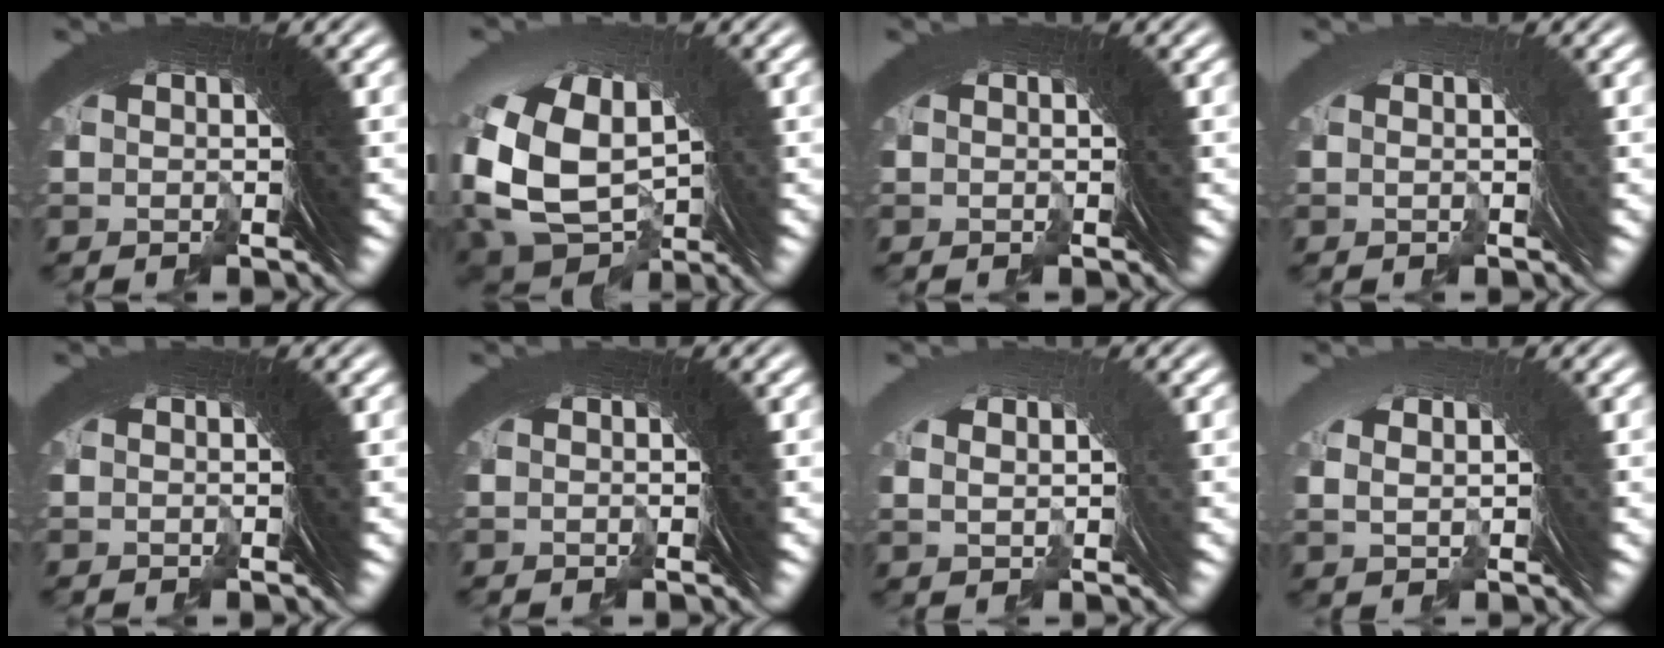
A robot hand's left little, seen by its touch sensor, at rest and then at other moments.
{"total": 8.0, "force": [-0.9, 5.7, 5.4], "torque": [-0.136, -0.040, 0.009]}
{"total": 0.7, "force": [-0.4, -0.4, -0.4], "torque": [0.009, 0.004, -0.008]}
{"total": 0.9, "force": [-0.5, -0.7, -0.1], "torque": [0.007, 0.009, -0.006]}
{"total": 0.0}
{"total": 0.0}
{"total": 0.9, "force": [0.5, -0.3, 0.7], "torque": [-0.010, 0.015, 0.015]}
{"total": 0.8, "force": [0.5, -0.5, 0.5], "torque": [-0.007, 0.014, 0.017]}